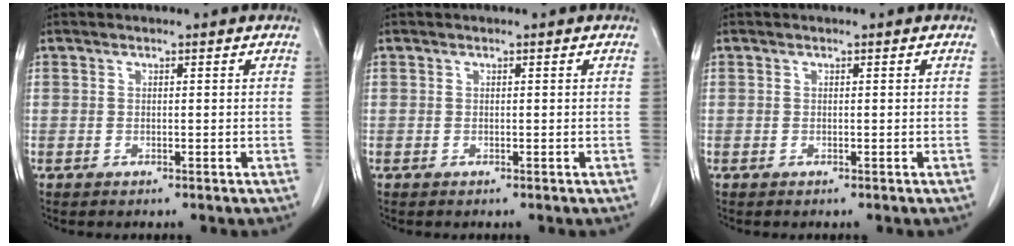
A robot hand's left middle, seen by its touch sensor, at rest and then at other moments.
{"total": 0.0}
{"total": 0.0}